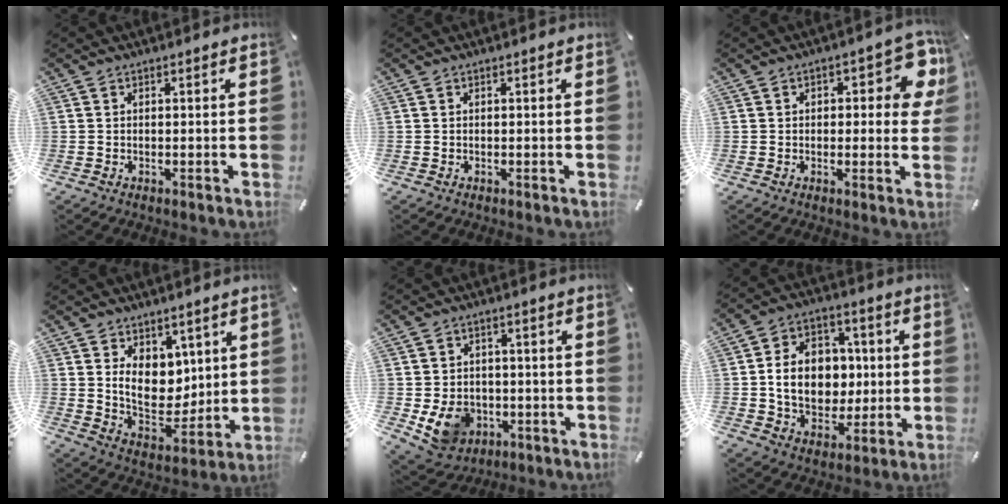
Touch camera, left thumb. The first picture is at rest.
{"total": 0.0}
{"total": 9.2, "force": [2.6, 4.6, 7.5], "torque": [-0.085, -0.007, 0.039]}
{"total": 11.0, "force": [4.2, 8.4, 5.8], "torque": [-0.097, -0.032, 0.080]}
{"total": 9.6, "force": [-2.5, 8.1, 4.5], "torque": [-0.101, 0.010, -0.043]}
{"total": 13.9, "force": [0.0, 11.3, 8.1], "torque": [-0.147, 0.017, 0.009]}